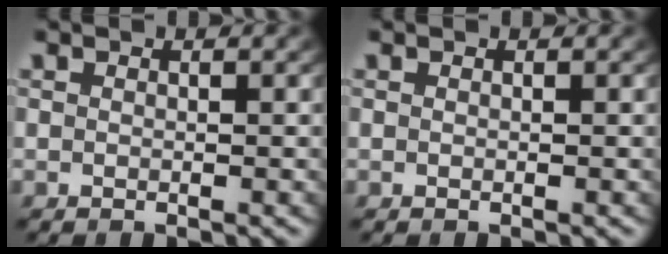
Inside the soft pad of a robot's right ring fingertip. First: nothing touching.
{"total": 0.0}